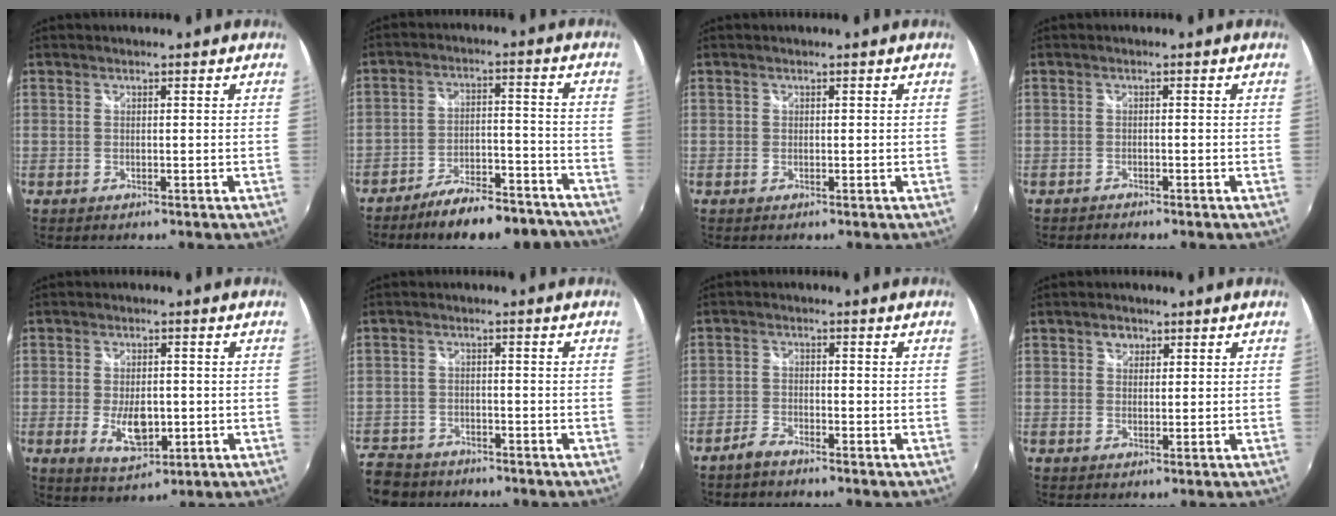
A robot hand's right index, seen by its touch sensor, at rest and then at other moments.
{"total": 15.3, "force": [-13.5, 4.1, 5.8], "torque": [-0.098, 0.025, -0.181]}
{"total": 0.0}
{"total": 1.4, "force": [-1.3, 0.3, 0.2], "torque": [-0.013, -0.006, -0.024]}
{"total": 7.1, "force": [-1.5, 3.7, 5.9], "torque": [-0.111, -0.009, -0.019]}
{"total": 9.1, "force": [-7.2, 5.3, 2.0], "torque": [-0.082, -0.002, -0.127]}
{"total": 3.0, "force": [-2.7, 0.8, 1.0], "torque": [-0.036, 0.000, -0.055]}
{"total": 2.1, "force": [0.9, 1.8, 0.6], "torque": [-0.005, 0.007, 0.013]}